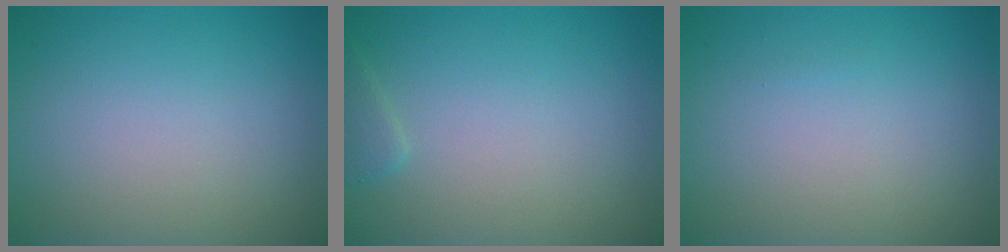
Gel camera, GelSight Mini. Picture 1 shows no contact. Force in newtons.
{"total": 0.9, "press": 0.9, "slide": 0.0}
{"total": 0.0}